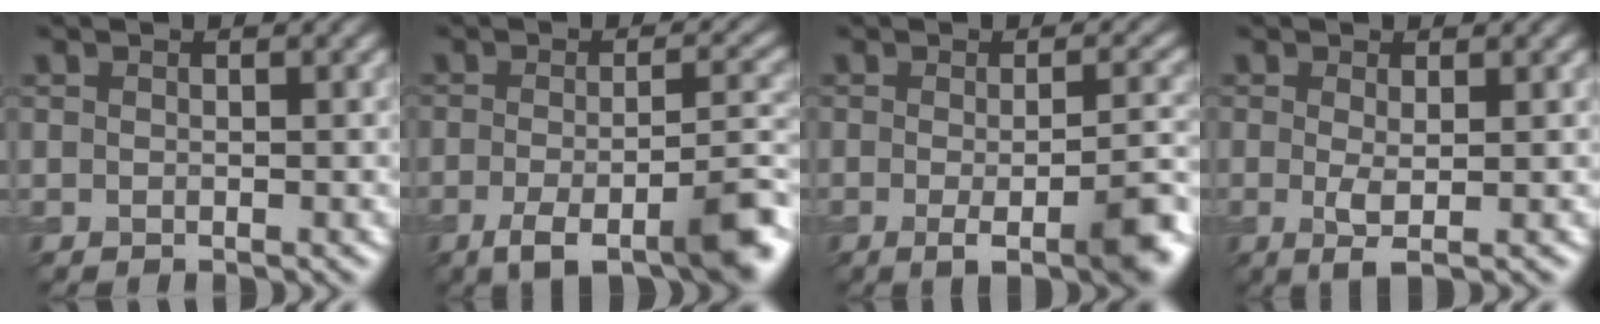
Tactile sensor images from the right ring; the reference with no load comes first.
{"total": 7.5, "force": [-3.7, 2.0, 6.2], "torque": [-0.095, -0.003, -0.064]}
{"total": 6.4, "force": [-1.7, 1.7, 5.9], "torque": [-0.081, -0.009, -0.025]}
{"total": 1.9, "force": [0.0, 0.2, 1.8], "torque": [-0.037, -0.008, -0.001]}